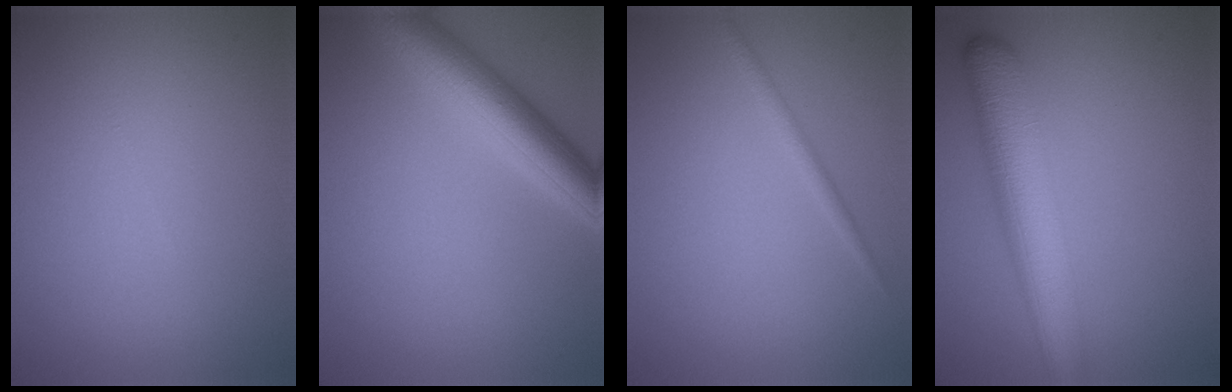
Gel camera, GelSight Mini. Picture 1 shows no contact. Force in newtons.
{"total": 5.8, "press": 5.8, "slide": 0.2}
{"total": 1.1, "press": 1.1, "slide": 0.1}
{"total": 7.0, "press": 7.0, "slide": 0.2}